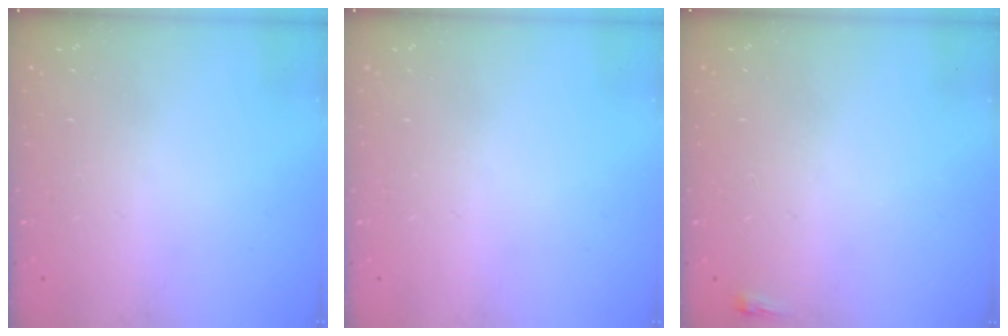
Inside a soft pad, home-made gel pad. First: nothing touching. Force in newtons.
{"total": 0.0}
{"total": 2.0, "press": 2.0, "slide": 0.5}